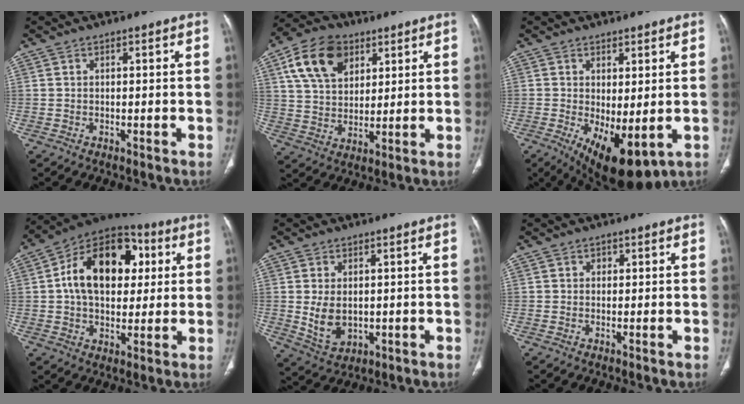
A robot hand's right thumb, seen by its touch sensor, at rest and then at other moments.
{"total": 13.6, "force": [6.1, 9.2, 8.1], "torque": [-0.128, -0.010, 0.111]}
{"total": 10.4, "force": [-2.3, 4.5, 9.1], "torque": [-0.136, -0.018, -0.015]}
{"total": 19.3, "force": [3.7, 12.8, 14.0], "torque": [-0.193, 0.018, 0.053]}
{"total": 6.7, "force": [0.0, 4.5, 4.9], "torque": [-0.081, -0.012, 0.018]}
{"total": 0.9, "force": [0.2, 0.8, 0.2], "torque": [0.005, 0.002, 0.002]}